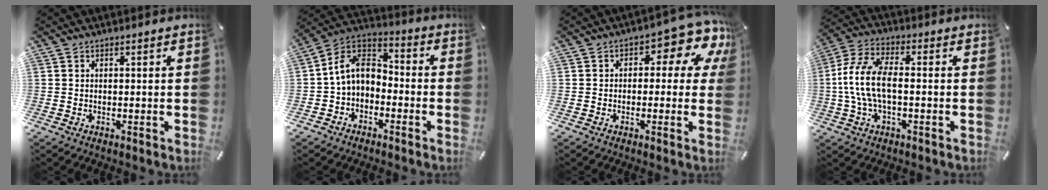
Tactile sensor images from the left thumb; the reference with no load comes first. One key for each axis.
{"total": 9.0, "fx": -1.2, "fy": 7.1, "fz": 5.4, "tx": -0.135, "ty": 0.012, "tz": -0.031}
{"total": 9.9, "fx": 3.5, "fy": 4.7, "fz": 8.0, "tx": -0.096, "ty": -0.025, "tz": 0.055}
{"total": 11.2, "fx": -1.2, "fy": 5.7, "fz": 9.5, "tx": -0.205, "ty": 0.002, "tz": -0.023}